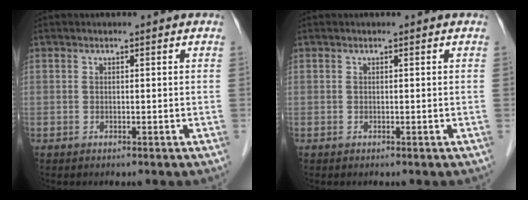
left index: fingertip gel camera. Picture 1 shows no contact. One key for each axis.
{"total": 0.0}